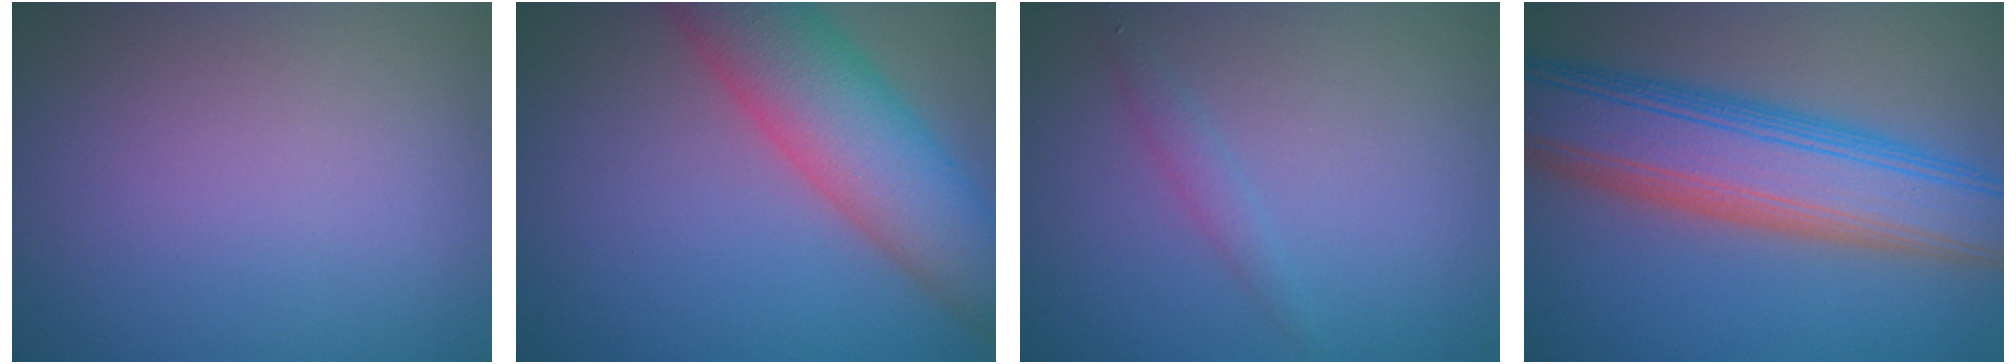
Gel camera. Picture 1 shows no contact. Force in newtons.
{"total": 9.3, "press": 9.3, "slide": 0.7}
{"total": 1.5, "press": 1.5, "slide": 0.1}
{"total": 10.3, "press": 10.3, "slide": 0.6}